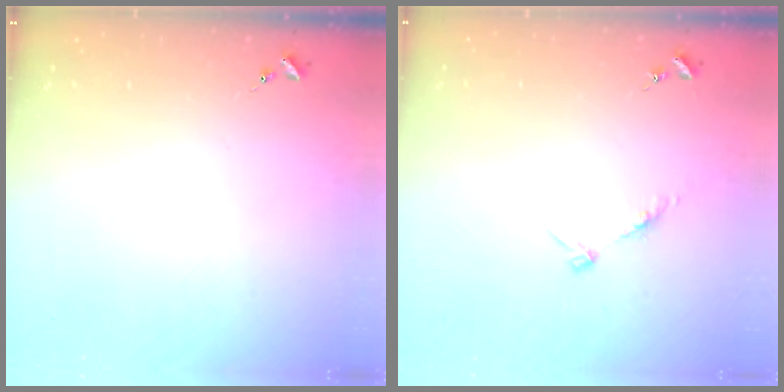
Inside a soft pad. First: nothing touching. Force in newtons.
{"total": 6.2, "press": 6.2, "slide": 0.7}